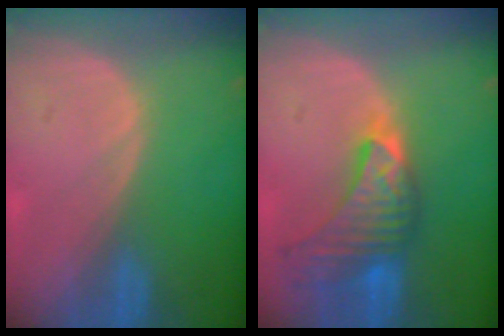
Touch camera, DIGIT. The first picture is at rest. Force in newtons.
{"total": 8.6, "press": 8.3, "slide": 2.1}